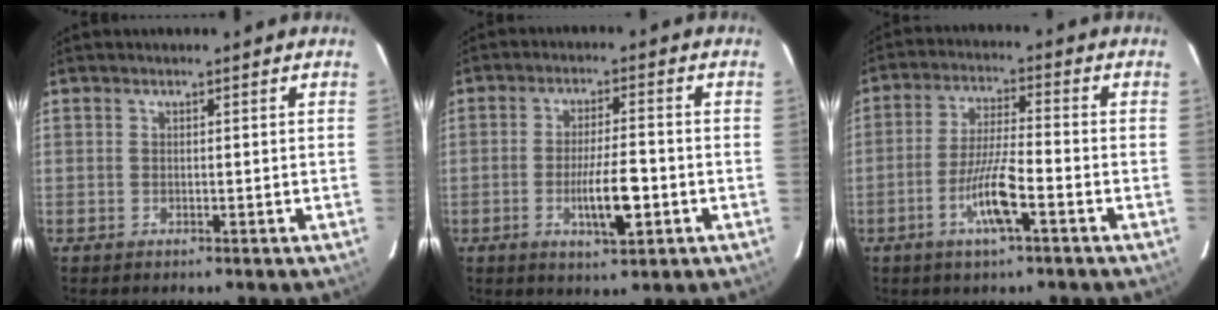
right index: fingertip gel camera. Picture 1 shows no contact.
{"total": 7.2, "force": [-2.2, 1.2, 6.8], "torque": [-0.117, -0.006, -0.036]}
{"total": 8.2, "force": [-3.5, 0.6, 7.4], "torque": [-0.145, -0.004, -0.066]}